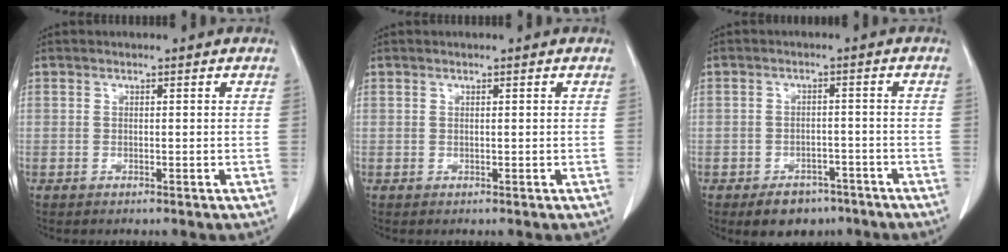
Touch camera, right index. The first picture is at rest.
{"total": 0.0}
{"total": 5.9, "force": [-4.3, 3.5, 2.0], "torque": [-0.027, 0.005, -0.059]}